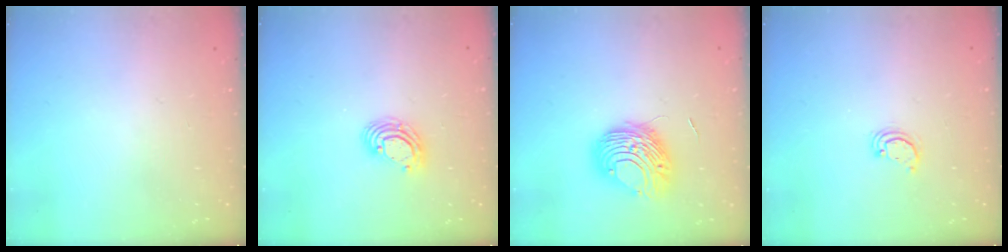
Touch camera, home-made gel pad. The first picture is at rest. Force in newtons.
{"total": 8.2, "press": 8.1, "slide": 1.4}
{"total": 9.8, "press": 9.7, "slide": 1.2}
{"total": 2.5, "press": 2.5, "slide": 0.3}